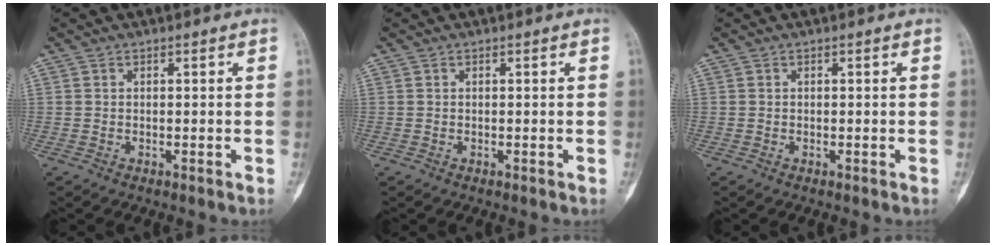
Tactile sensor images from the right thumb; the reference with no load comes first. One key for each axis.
{"total": 0.0}
{"total": 0.0}